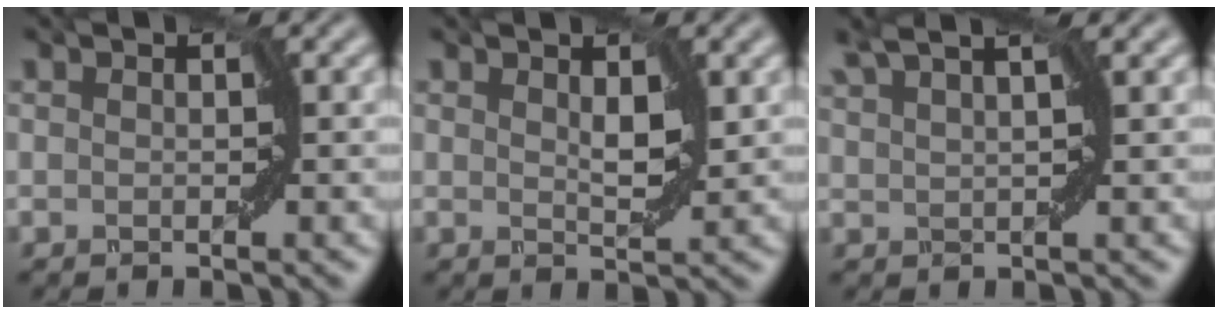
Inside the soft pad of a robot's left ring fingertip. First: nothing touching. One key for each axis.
{"total": 2.3, "fx": 0.8, "fy": 1.0, "fz": 1.9, "tx": -0.037, "ty": -0.003, "tz": 0.014}
{"total": 2.7, "fx": 2.0, "fy": -0.1, "fz": 1.8, "tx": -0.035, "ty": 0.008, "tz": 0.036}